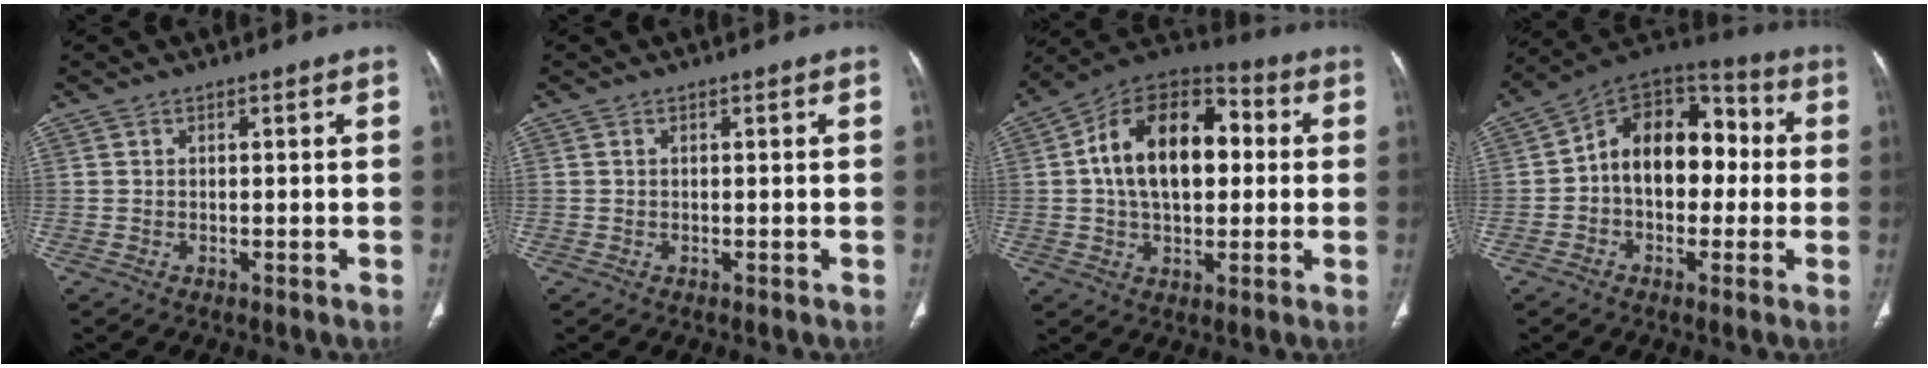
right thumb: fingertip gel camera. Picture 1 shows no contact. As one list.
[{"total": 0.0}, {"total": 18.9, "force": [2.1, 11.6, 14.8], "torque": [-0.219, 0.031, 0.026]}, {"total": 15.7, "force": [-0.1, 10.7, 11.4], "torque": [-0.130, 0.049, -0.017]}]